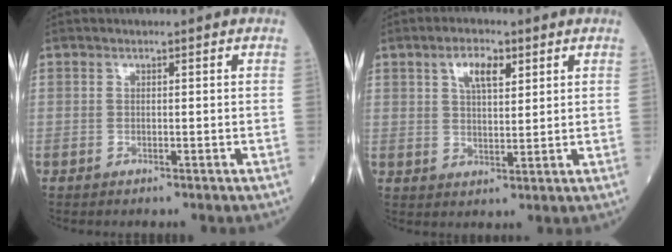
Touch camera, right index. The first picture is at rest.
{"total": 5.1, "force": [2.6, 2.0, 3.9], "torque": [-0.074, 0.006, 0.048]}